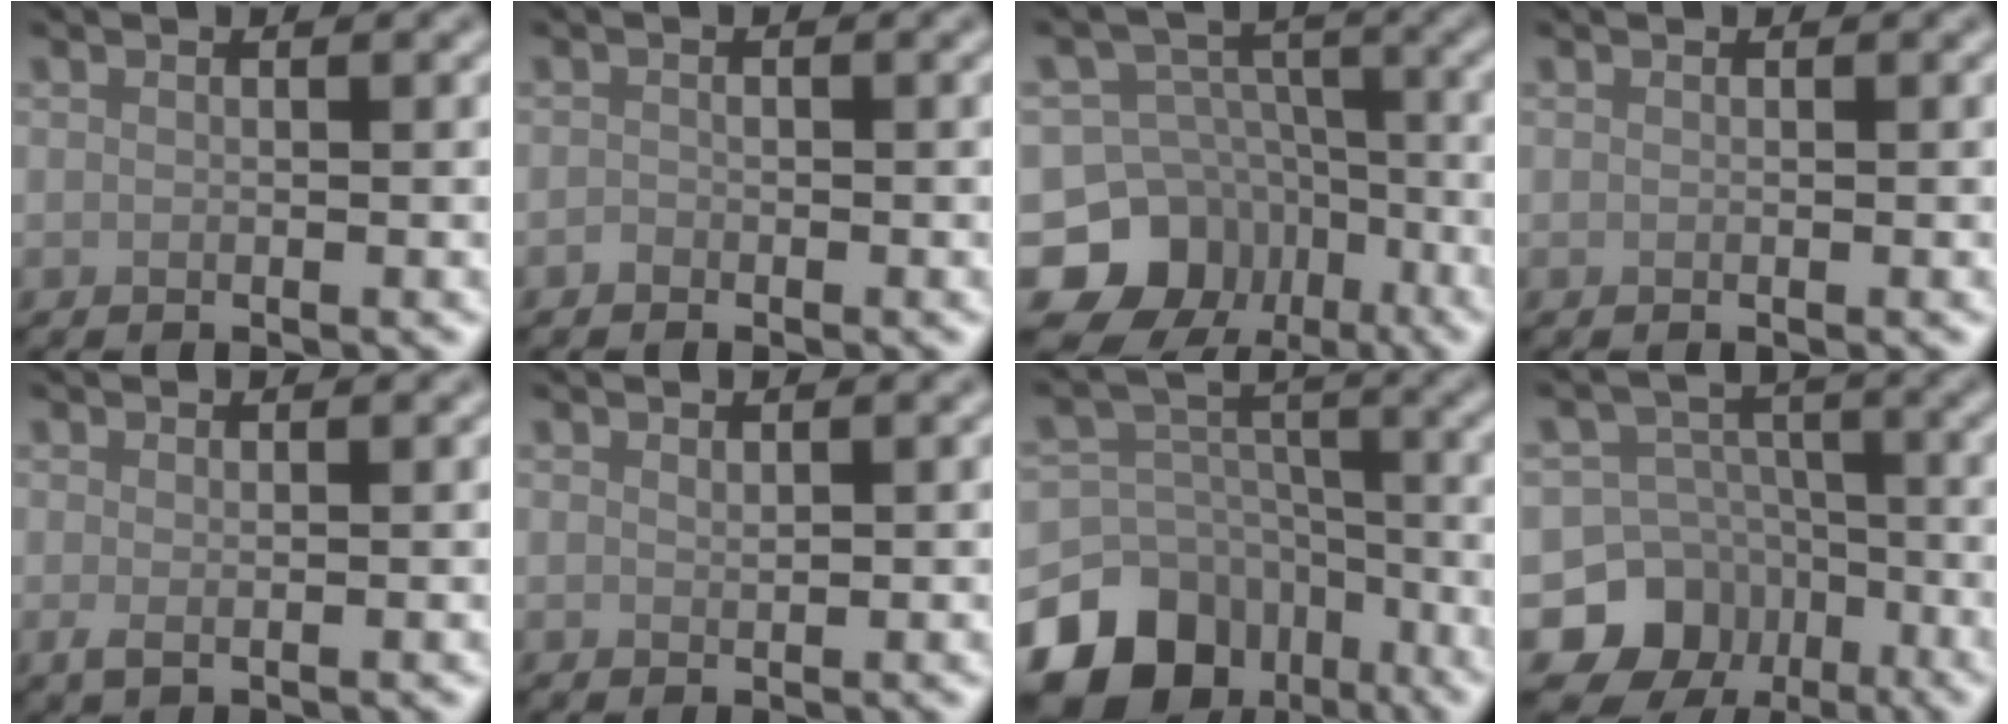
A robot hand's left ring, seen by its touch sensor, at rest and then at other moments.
{"total": 0.6, "force": [-0.4, 0.4, 0.0], "torque": [0.002, -0.002, -0.008]}
{"total": 12.2, "force": [-7.6, 9.3, 2.6], "torque": [-0.057, -0.007, -0.124]}
{"total": 0.0}
{"total": 0.8, "force": [0.0, 0.2, 0.8], "torque": [-0.015, -0.002, 0.001]}
{"total": 0.5, "force": [0.4, 0.2, 0.3], "torque": [-0.007, -0.002, 0.009]}
{"total": 16.1, "force": [-10.3, 11.6, 4.4], "torque": [-0.096, -0.051, -0.165]}
{"total": 11.2, "force": [-6.6, 8.9, 1.8], "torque": [-0.029, -0.020, -0.117]}